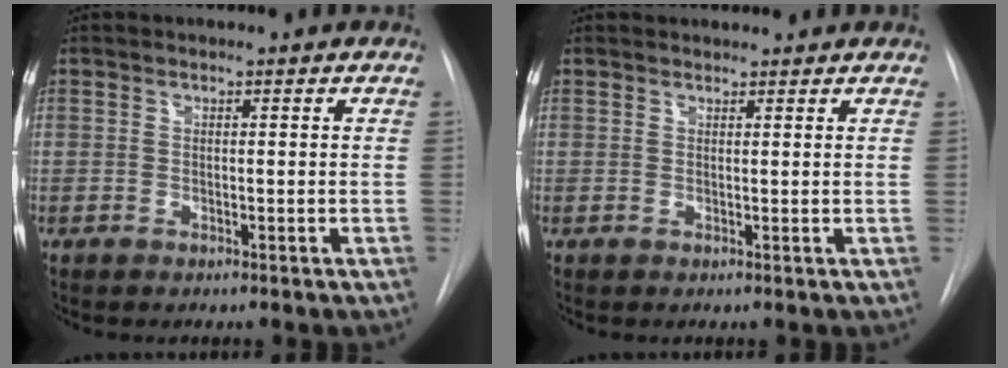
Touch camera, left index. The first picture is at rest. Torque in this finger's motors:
{"motor_torque": [-0.48, -1.02, 0.08, 0.01]}